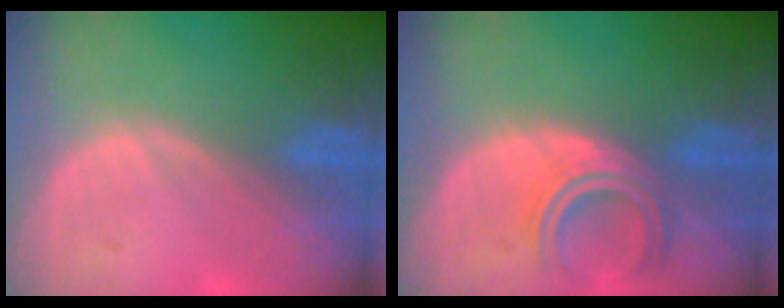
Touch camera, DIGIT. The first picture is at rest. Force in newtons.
{"total": 4.7, "press": 4.7, "slide": 0.4}